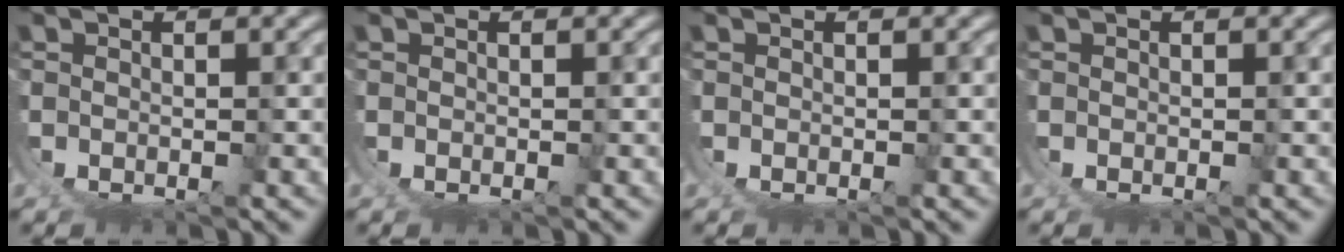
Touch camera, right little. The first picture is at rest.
{"total": 0.0}
{"total": 0.0}
{"total": 0.0}